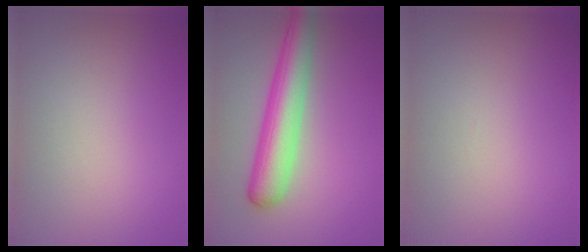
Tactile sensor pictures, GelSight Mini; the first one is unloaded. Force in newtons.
{"total": 6.3, "press": 6.3, "slide": 0.3}
{"total": 0.0}